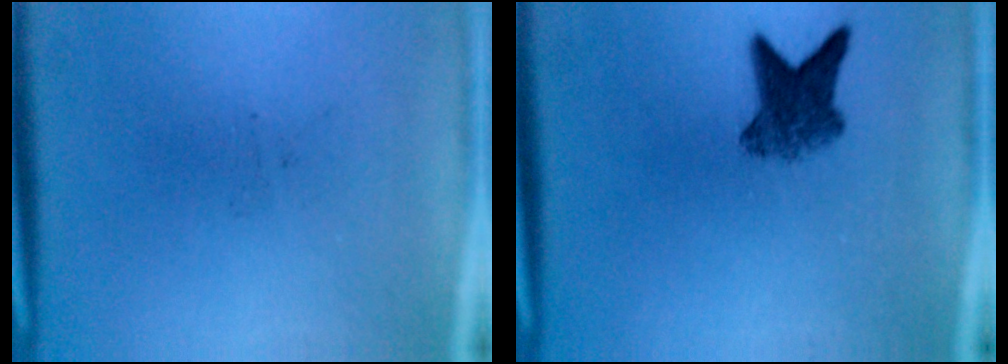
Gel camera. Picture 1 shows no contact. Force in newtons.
{"total": 5.1}